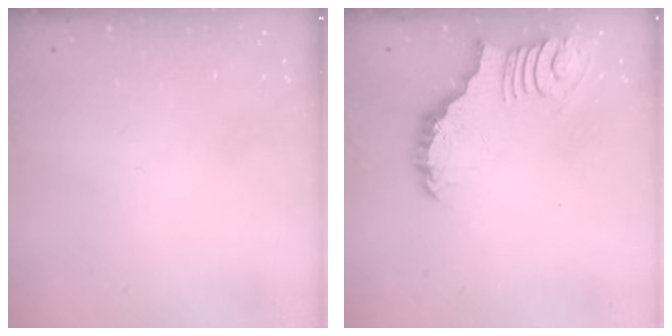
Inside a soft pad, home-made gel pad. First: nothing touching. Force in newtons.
{"total": 2.9, "press": 2.9, "slide": 0.4}